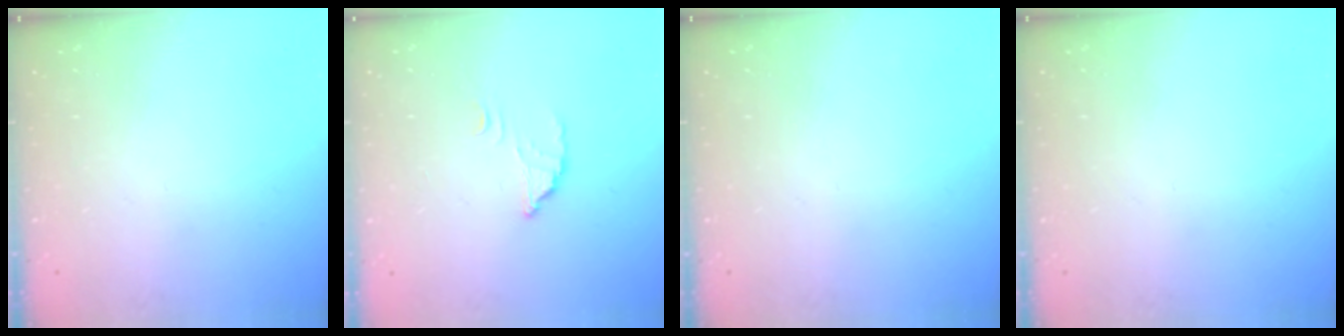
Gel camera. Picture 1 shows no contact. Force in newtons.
{"total": 2.5, "press": 2.5, "slide": 0.2}
{"total": 0.0}
{"total": 0.0}